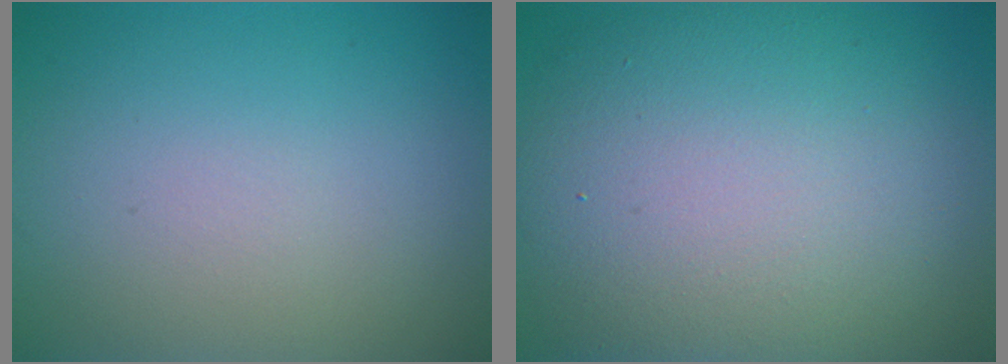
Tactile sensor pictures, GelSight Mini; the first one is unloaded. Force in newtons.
{"total": 13.6, "press": 13.6, "slide": 0.8}